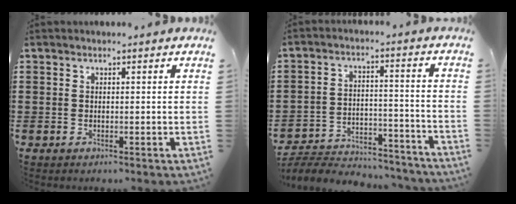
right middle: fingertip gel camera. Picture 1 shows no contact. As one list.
[{"total": 5.8, "force": [-5.7, 1.0, 0.8], "torque": [-0.018, 0.014, -0.116]}]